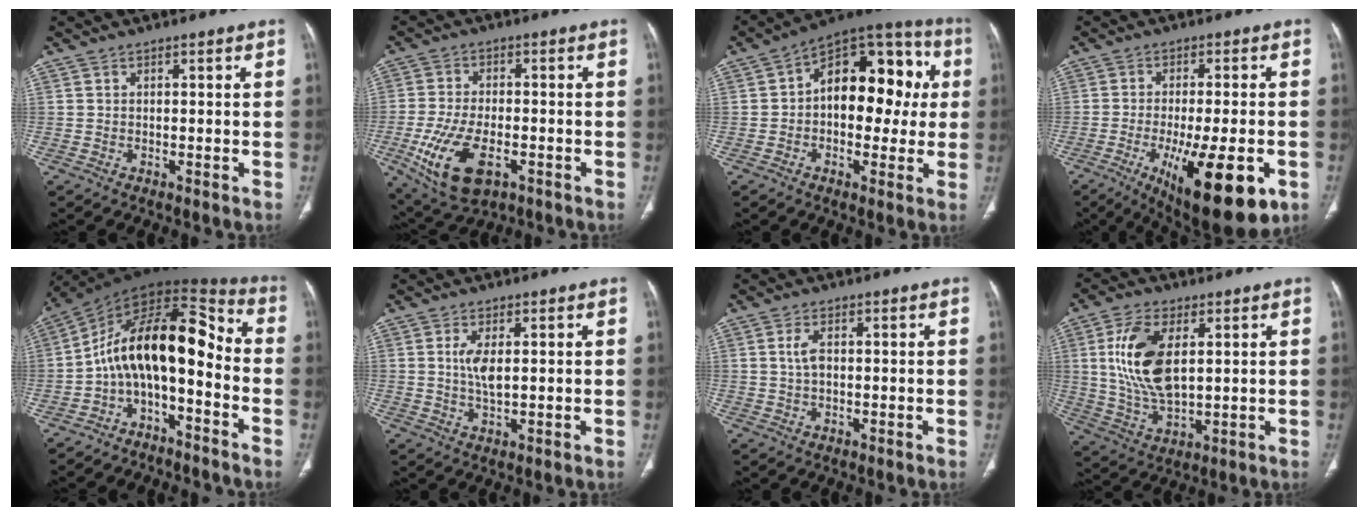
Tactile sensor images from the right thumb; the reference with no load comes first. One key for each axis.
{"total": 13.1, "fx": -4.7, "fy": 6.9, "fz": 10.1, "tx": -0.200, "ty": 0.004, "tz": -0.072}
{"total": 18.8, "fx": 1.9, "fy": 11.4, "fz": 14.8, "tx": -0.156, "ty": 0.044, "tz": 0.019}
{"total": 19.0, "fx": -7.3, "fy": 6.2, "fz": 16.4, "tx": -0.224, "ty": -0.010, "tz": -0.094}
{"total": 15.1, "fx": -4.3, "fy": 7.4, "fz": 12.5, "tx": -0.185, "ty": 0.116, "tz": -0.080}
{"total": 4.5, "fx": 0.7, "fy": 1.4, "fz": 4.2, "tx": -0.094, "ty": -0.008, "tz": 0.015}
{"total": 2.9, "fx": 0.4, "fy": 1.5, "fz": 2.5, "tx": -0.055, "ty": 0.004, "tz": 0.010}
{"total": 14.0, "fx": 3.1, "fy": 7.1, "fz": 11.6, "tx": -0.233, "ty": -0.014, "tz": 0.068}